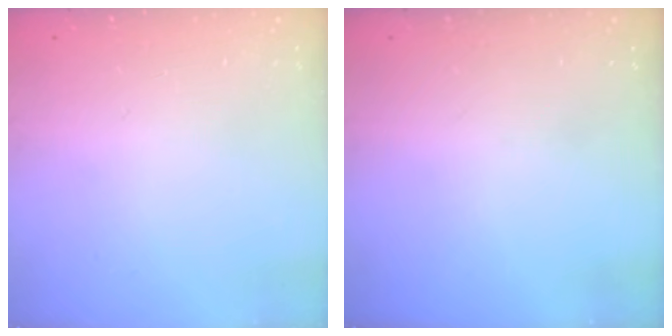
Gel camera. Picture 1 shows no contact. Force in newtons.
{"total": 0.0}